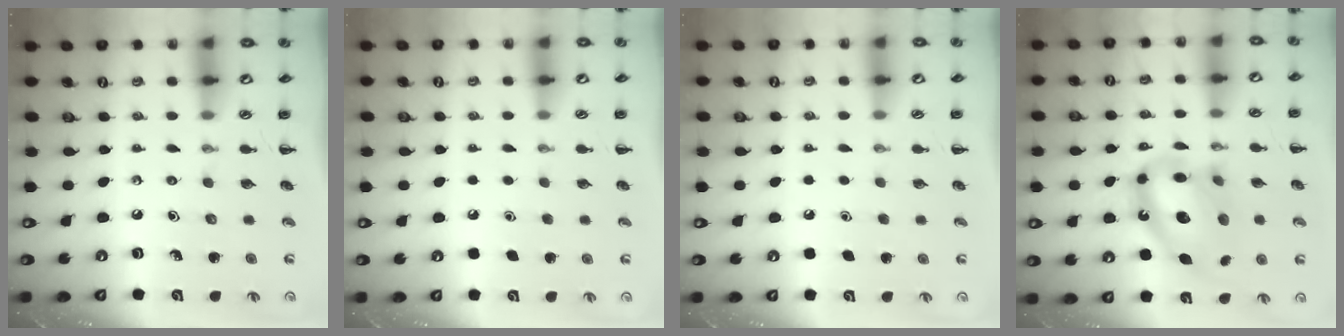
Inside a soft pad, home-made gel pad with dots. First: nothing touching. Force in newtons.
{"total": 1.6, "press": 1.6, "slide": 0.1}
{"total": 1.7, "press": 1.7, "slide": 0.1}
{"total": 17.3, "press": 16.9, "slide": 4.0}